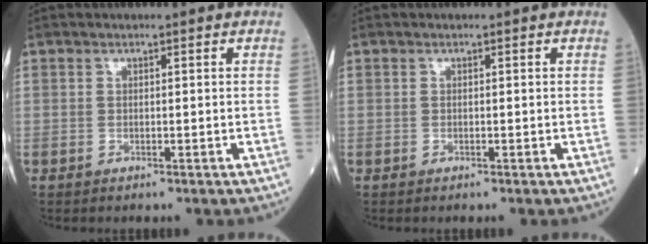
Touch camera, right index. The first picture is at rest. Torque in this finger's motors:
{"motor_torque": [0.11, 0.01, 0.02, -0.01]}